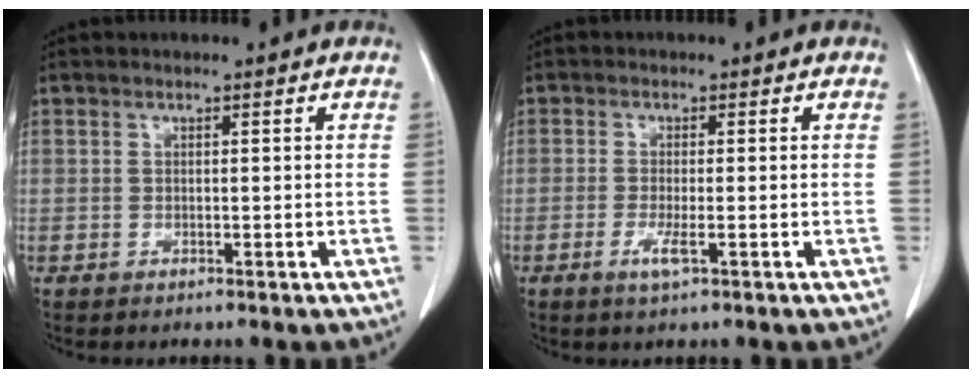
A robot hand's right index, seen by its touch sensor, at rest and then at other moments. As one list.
[{"total": 2.5, "force": [-0.9, 0.2, 2.3], "torque": [-0.043, -0.003, -0.016]}]